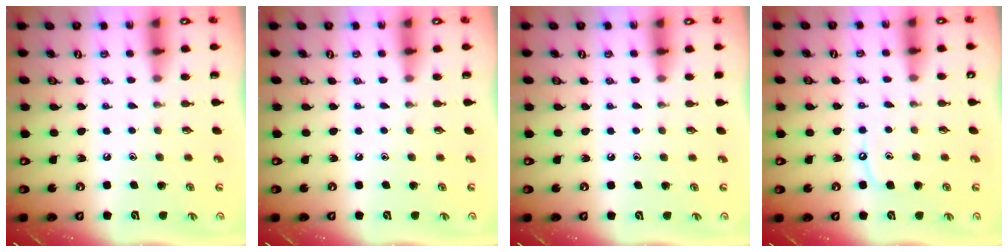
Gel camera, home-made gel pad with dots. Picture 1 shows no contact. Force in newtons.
{"total": 0.0}
{"total": 2.7, "press": 2.6, "slide": 0.4}
{"total": 6.8, "press": 6.7, "slide": 0.7}